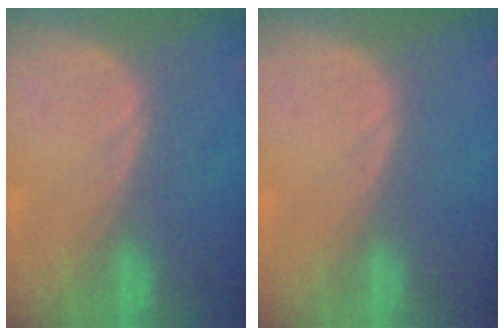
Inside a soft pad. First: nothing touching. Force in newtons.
{"total": 0.0}